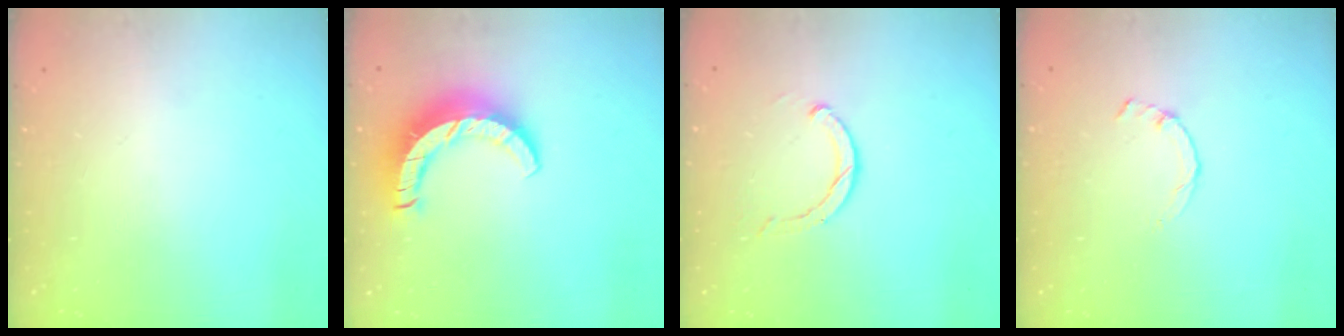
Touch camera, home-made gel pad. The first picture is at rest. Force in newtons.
{"total": 10.4, "press": 10.4, "slide": 1.1}
{"total": 3.0, "press": 2.9, "slide": 0.5}
{"total": 0.8, "press": 0.7, "slide": 0.2}